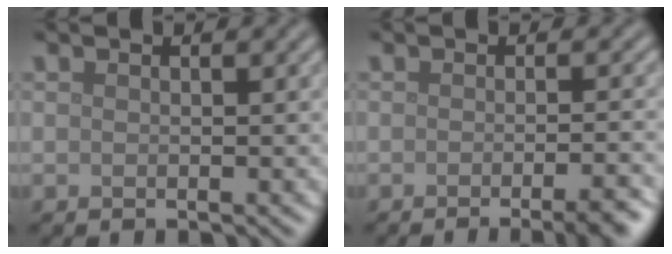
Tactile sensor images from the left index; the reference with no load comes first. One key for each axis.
{"total": 5.0, "fx": -2.7, "fy": 1.4, "fz": 4.0, "tx": -0.033, "ty": 0.003, "tz": -0.029}